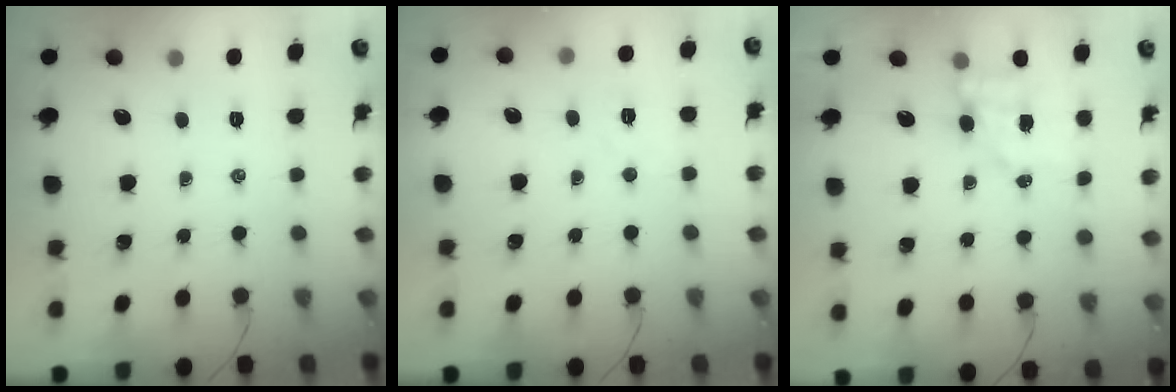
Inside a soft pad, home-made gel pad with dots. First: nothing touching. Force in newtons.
{"total": 4.1, "press": 3.9, "slide": 1.1}
{"total": 4.9, "press": 4.9, "slide": 0.6}